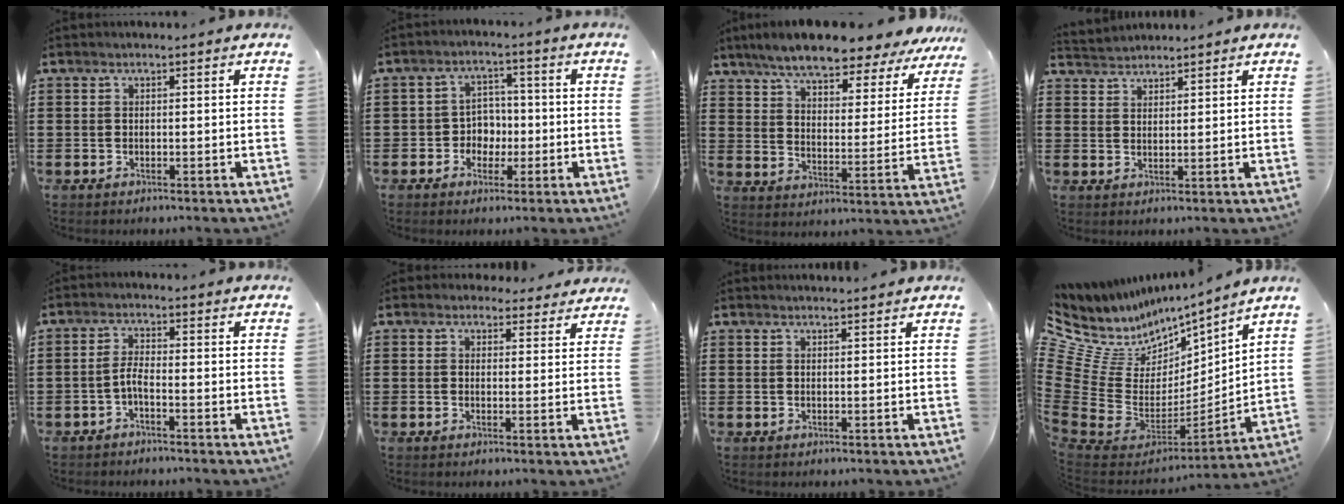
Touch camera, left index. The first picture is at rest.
{"total": 4.3, "force": [-1.2, 3.9, 1.4], "torque": [-0.040, 0.011, -0.028]}
{"total": 7.9, "force": [7.1, 0.9, 3.2], "torque": [-0.088, -0.038, 0.121]}
{"total": 2.4, "force": [2.3, 0.4, -0.5], "torque": [0.002, -0.002, 0.046]}
{"total": 2.5, "force": [-1.4, 0.6, 2.0], "torque": [-0.054, 0.000, -0.031]}
{"total": 2.7, "force": [2.4, 1.2, 0.4], "torque": [-0.009, -0.003, 0.042]}
{"total": 1.1, "force": [1.1, 0.0, 0.2], "torque": [-0.006, -0.002, 0.022]}
{"total": 7.7, "force": [3.7, 6.4, 2.1], "torque": [-0.097, -0.049, 0.067]}